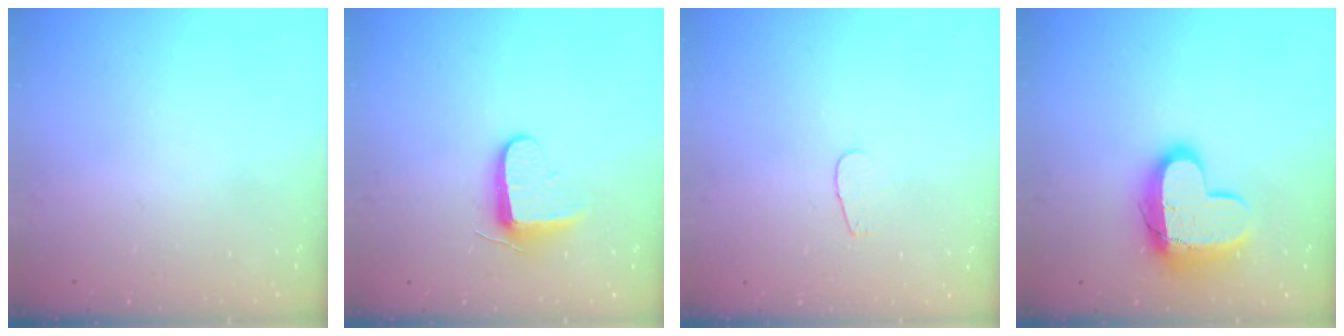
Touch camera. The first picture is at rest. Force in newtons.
{"total": 8.7, "press": 8.6, "slide": 1.4}
{"total": 2.8, "press": 2.8, "slide": 0.2}
{"total": 14.1, "press": 14.1, "slide": 1.1}